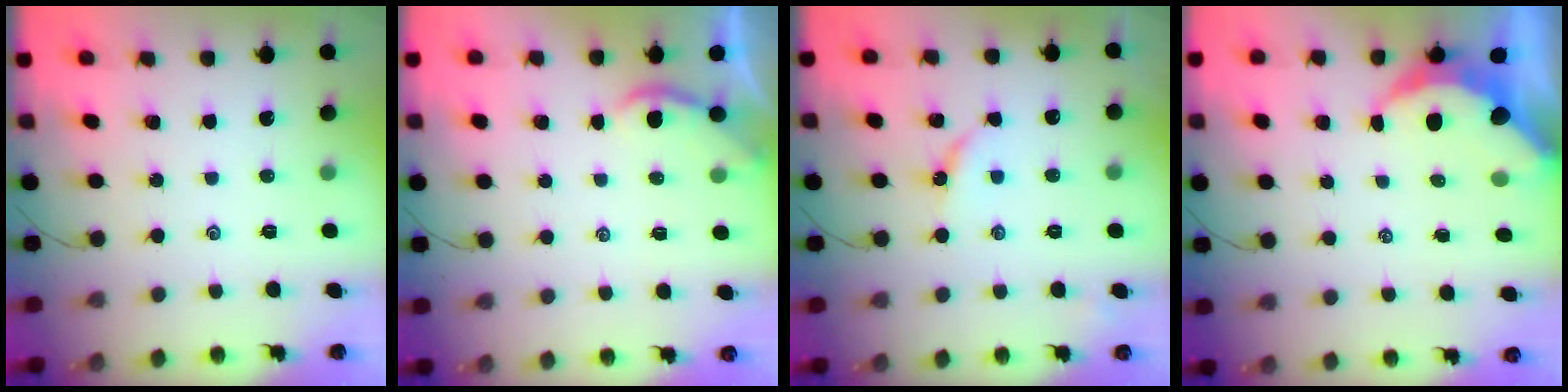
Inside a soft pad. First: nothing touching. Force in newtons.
{"total": 1.3, "press": 1.3, "slide": 0.3}
{"total": 2.7, "press": 2.7, "slide": 0.4}
{"total": 6.5, "press": 6.4, "slide": 0.9}